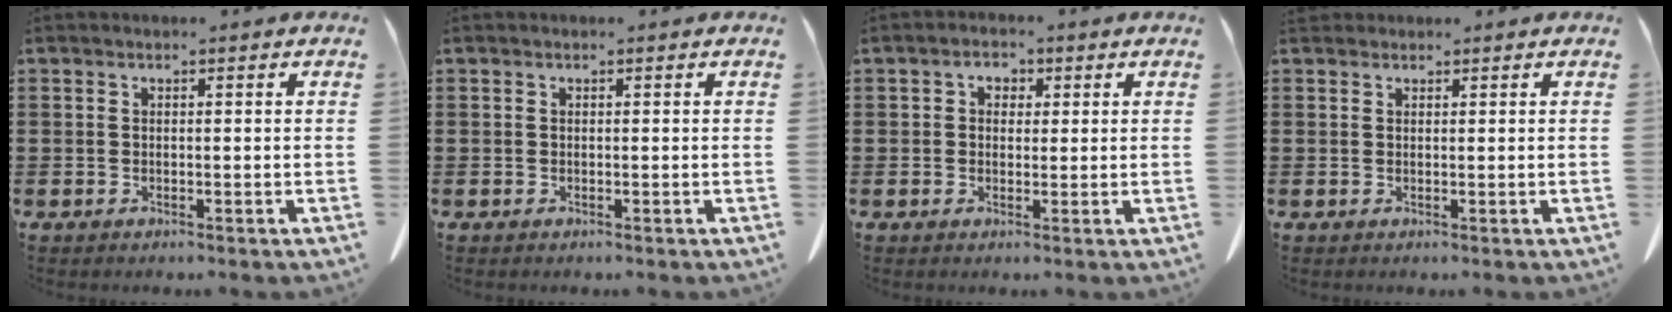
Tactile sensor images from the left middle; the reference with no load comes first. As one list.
[{"total": 0.0}, {"total": 2.0, "force": [0.5, 1.6, 1.1], "torque": [-0.028, 0.008, 0.008]}, {"total": 1.0, "force": [0.9, 0.3, 0.2], "torque": [-0.006, 0.001, 0.019]}]